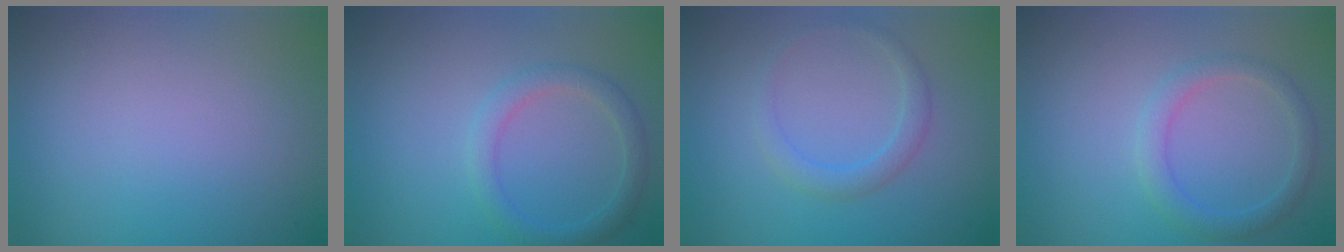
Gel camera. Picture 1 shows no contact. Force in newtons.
{"total": 2.3, "press": 2.3, "slide": 0.1}
{"total": 1.8, "press": 1.8, "slide": 0.0}
{"total": 2.2, "press": 2.2, "slide": 0.1}